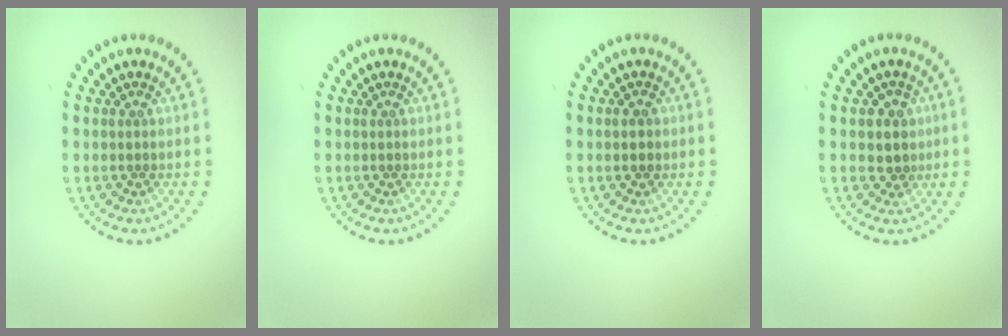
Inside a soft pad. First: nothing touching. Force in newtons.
{"total": 0.0}
{"total": 1.4, "press": 1.4, "slide": 0.1}
{"total": 1.7, "press": 1.5, "slide": 0.8}